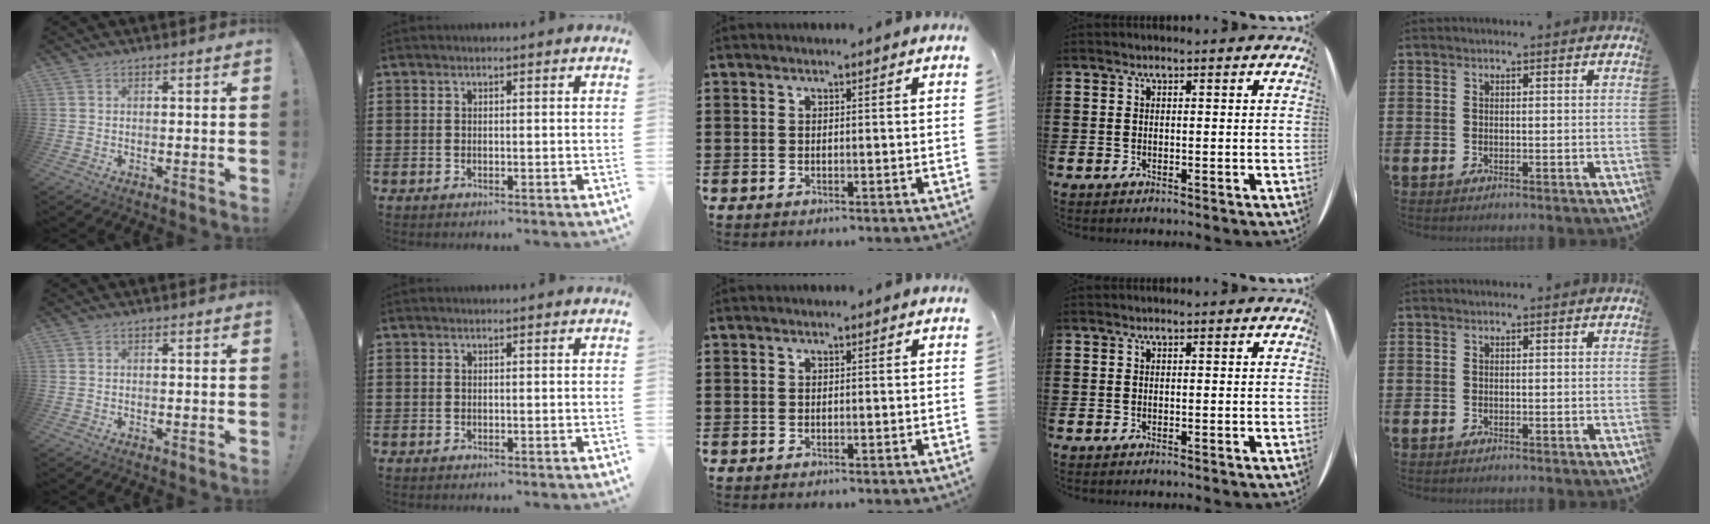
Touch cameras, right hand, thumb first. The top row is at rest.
{}